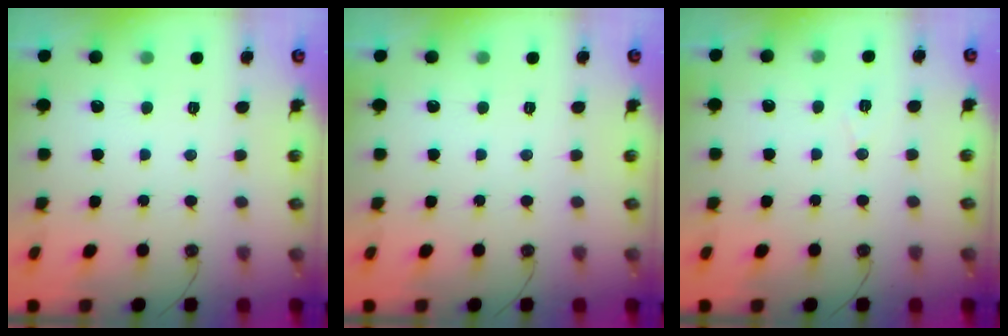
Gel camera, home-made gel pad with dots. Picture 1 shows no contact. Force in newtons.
{"total": 0.0}
{"total": 5.3, "press": 3.0, "slide": 4.4}